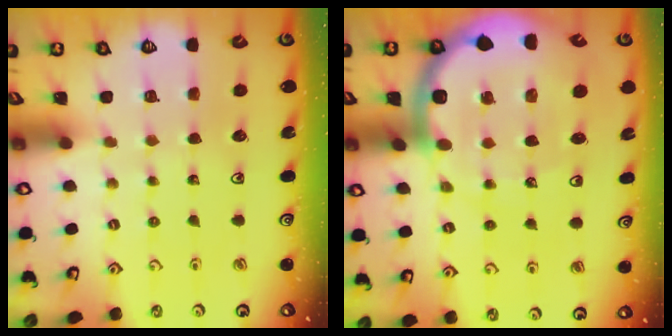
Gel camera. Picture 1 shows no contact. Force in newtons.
{"total": 14.5, "press": 14.0, "slide": 3.5}